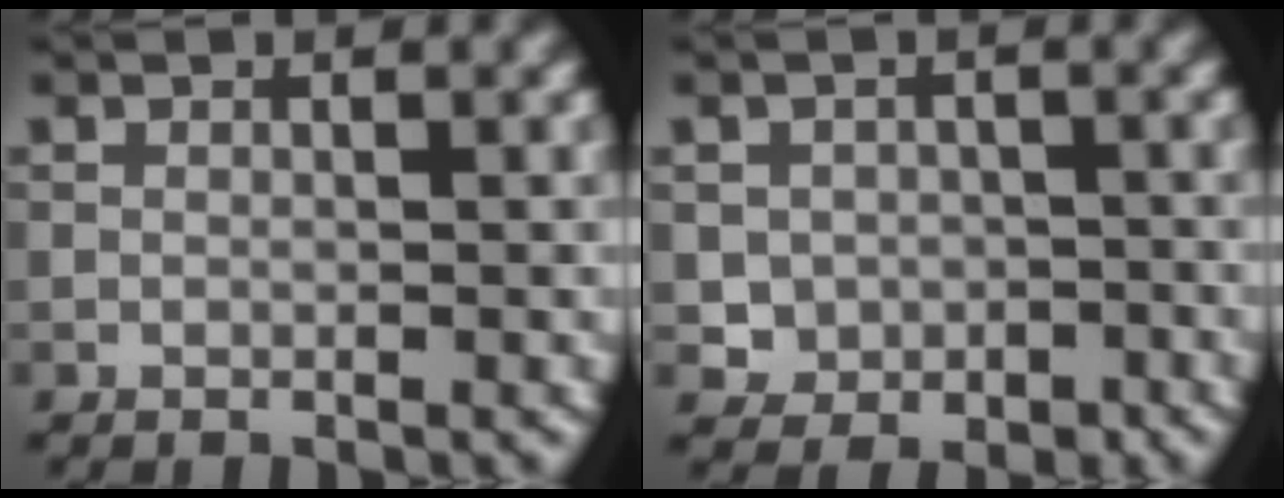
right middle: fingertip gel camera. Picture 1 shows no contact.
{"total": 2.9, "force": [-0.4, 2.8, 0.7], "torque": [-0.002, -0.008, -0.009]}